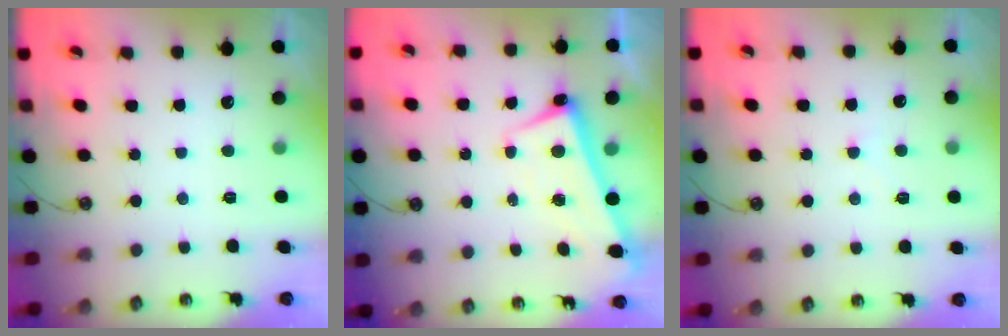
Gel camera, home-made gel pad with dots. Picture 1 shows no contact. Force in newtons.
{"total": 2.4, "press": 2.3, "slide": 0.7}
{"total": 4.3, "press": 4.3, "slide": 0.4}